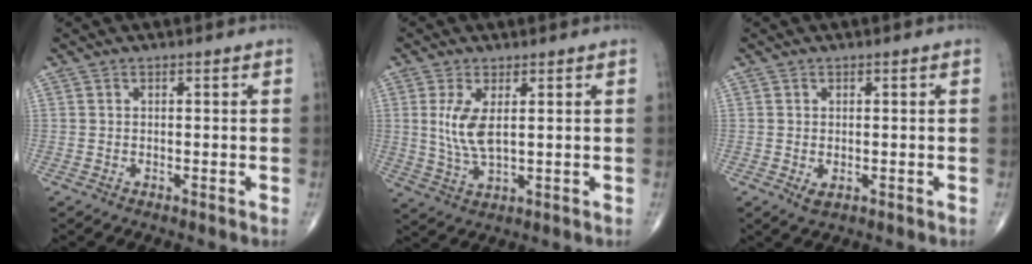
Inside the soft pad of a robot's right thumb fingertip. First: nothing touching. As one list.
[{"total": 6.6, "force": [1.3, 2.6, 5.9], "torque": [-0.131, -0.013, 0.034]}, {"total": 1.8, "force": [-0.4, 1.0, 1.5], "torque": [-0.022, -0.004, -0.004]}]